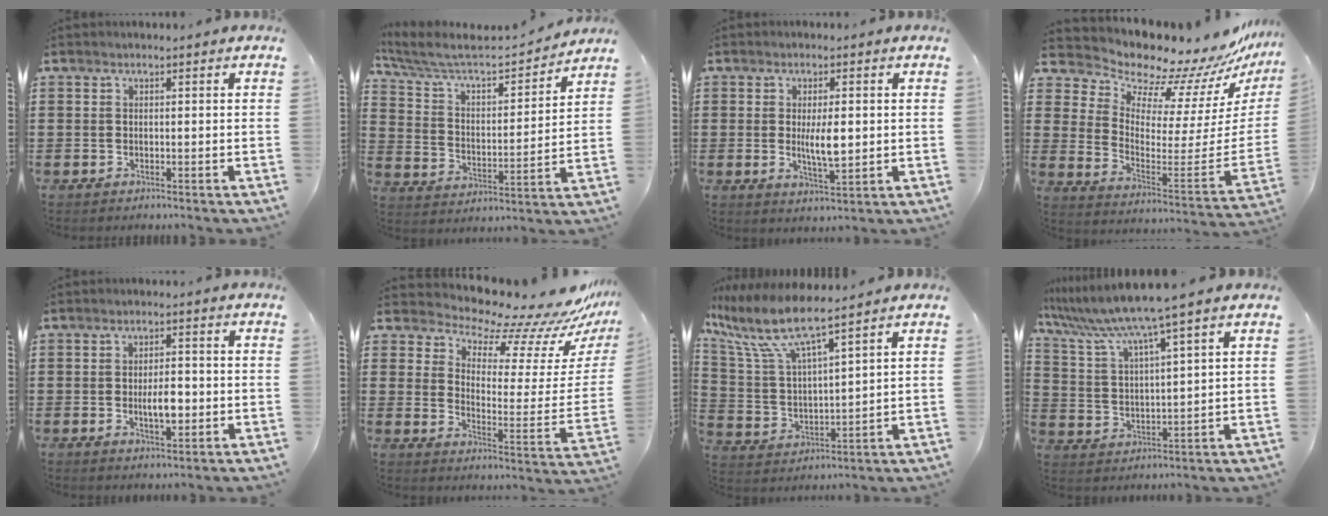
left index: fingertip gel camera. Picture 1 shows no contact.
{"total": 6.4, "force": [5.7, 1.5, 2.5], "torque": [-0.076, -0.038, 0.092]}
{"total": 5.7, "force": [0.2, 1.9, 5.4], "torque": [-0.091, 0.000, 0.002]}
{"total": 8.8, "force": [8.3, 2.7, 1.4], "torque": [-0.049, -0.096, 0.135]}
{"total": 4.8, "force": [-0.7, 2.1, 4.3], "torque": [-0.067, 0.003, -0.015]}
{"total": 9.3, "force": [8.7, 1.3, 3.0], "torque": [-0.070, -0.086, 0.144]}
{"total": 9.0, "force": [7.4, 1.1, 5.1], "torque": [-0.139, -0.041, 0.121]}
{"total": 8.1, "force": [6.7, -1.0, 4.4], "torque": [-0.111, -0.042, 0.110]}